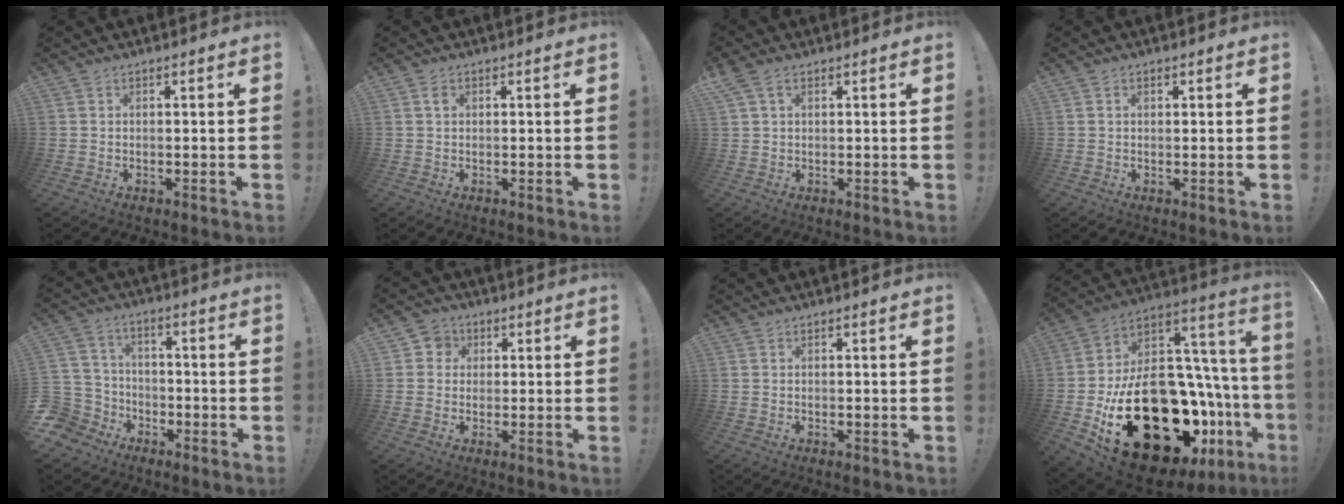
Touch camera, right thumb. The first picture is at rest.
{"total": 1.0, "force": [0.8, 0.1, 0.6], "torque": [-0.004, -0.003, 0.013]}
{"total": 4.1, "force": [2.1, 2.4, 2.6], "torque": [-0.047, 0.000, 0.041]}
{"total": 1.1, "force": [0.6, 0.6, 0.7], "torque": [-0.010, -0.001, 0.009]}
{"total": 8.5, "force": [-3.2, 7.7, 2.0], "torque": [-0.055, 0.023, -0.053]}
{"total": 3.6, "force": [0.8, 3.4, 1.0], "torque": [-0.010, 0.002, 0.013]}
{"total": 0.0}
{"total": 39.4, "force": [-13.9, 23.5, 28.3], "torque": [-0.416, 0.021, -0.149]}